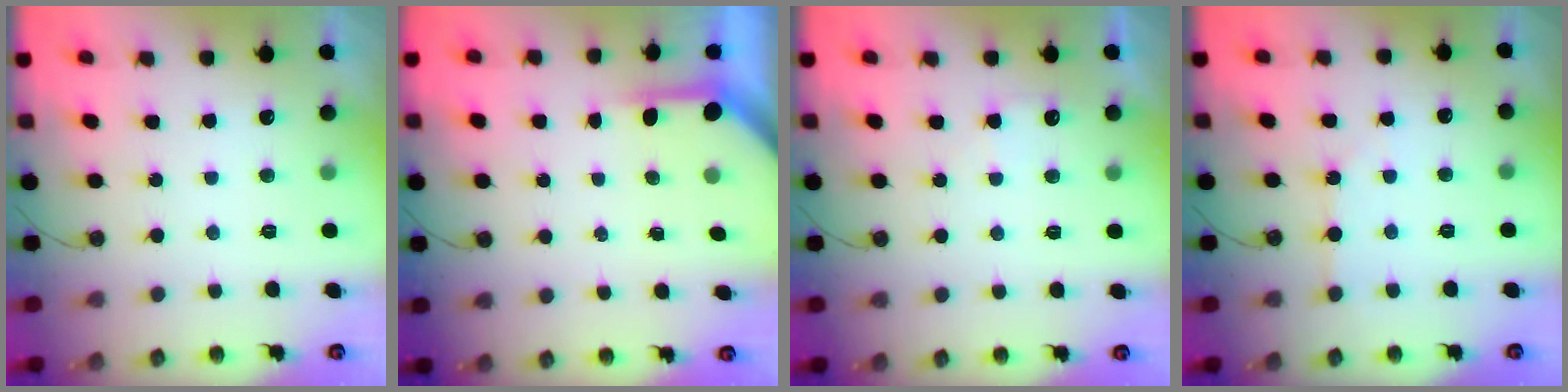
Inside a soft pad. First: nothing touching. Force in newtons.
{"total": 3.8, "press": 3.8, "slide": 0.3}
{"total": 4.0, "press": 3.9, "slide": 0.7}
{"total": 2.7, "press": 2.7, "slide": 0.4}